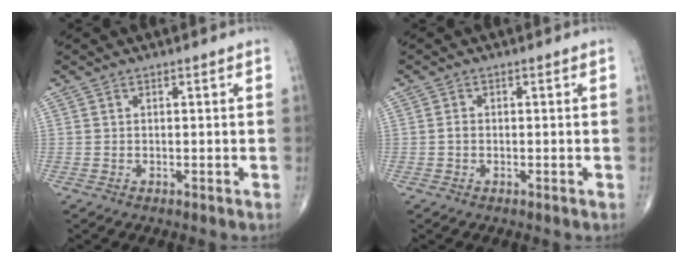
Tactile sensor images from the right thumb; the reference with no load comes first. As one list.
[{"total": 0.9, "force": [-0.2, 0.7, 0.6], "torque": [-0.009, 0.002, -0.006]}]